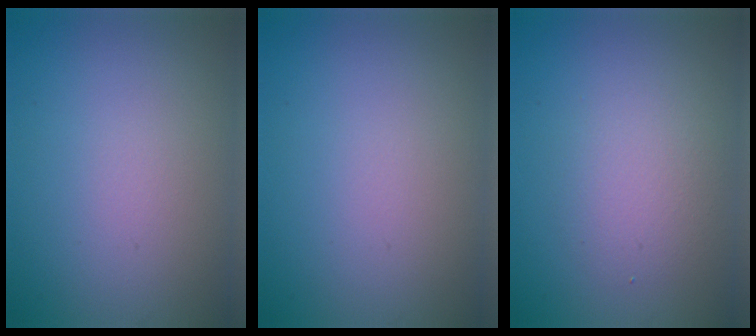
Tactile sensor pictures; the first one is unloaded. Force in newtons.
{"total": 0.0}
{"total": 2.7, "press": 2.7, "slide": 0.1}